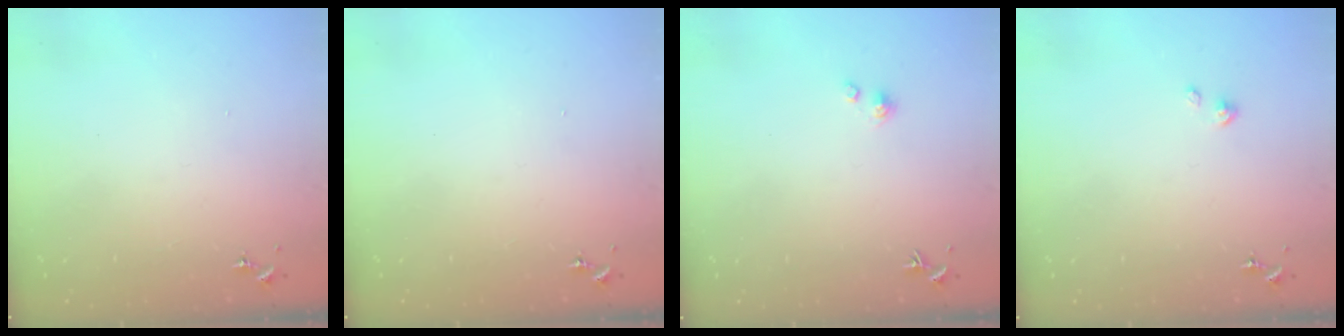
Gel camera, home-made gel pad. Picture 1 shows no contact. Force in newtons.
{"total": 0.0}
{"total": 2.1, "press": 2.1, "slide": 0.2}
{"total": 2.4, "press": 2.4, "slide": 0.3}